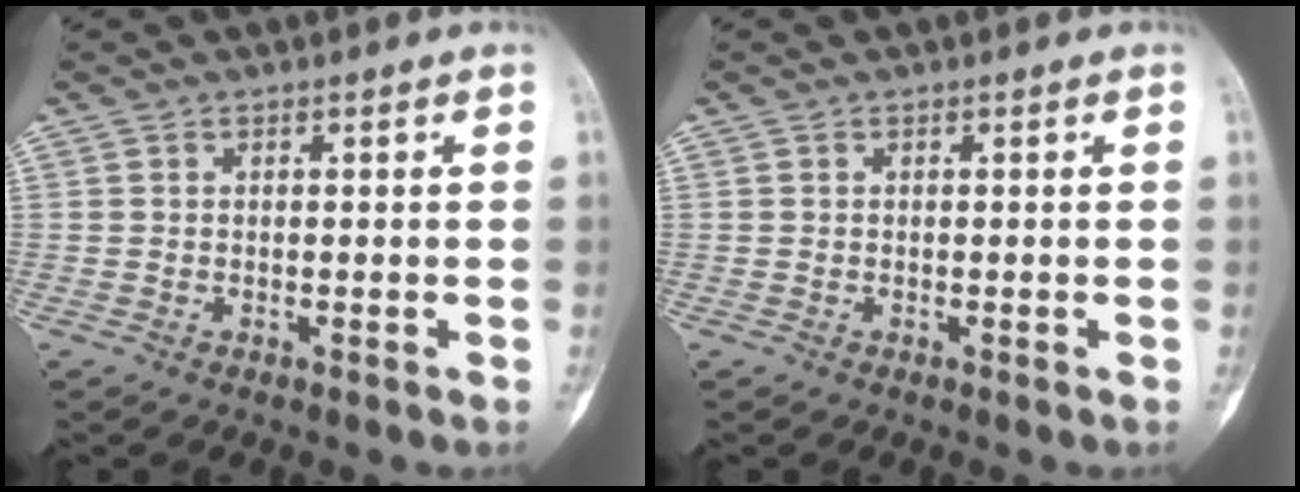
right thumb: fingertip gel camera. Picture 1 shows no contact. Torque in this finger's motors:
{"motor_torque": [0.02, 0.04, 0.00, 0.00, 0.00]}